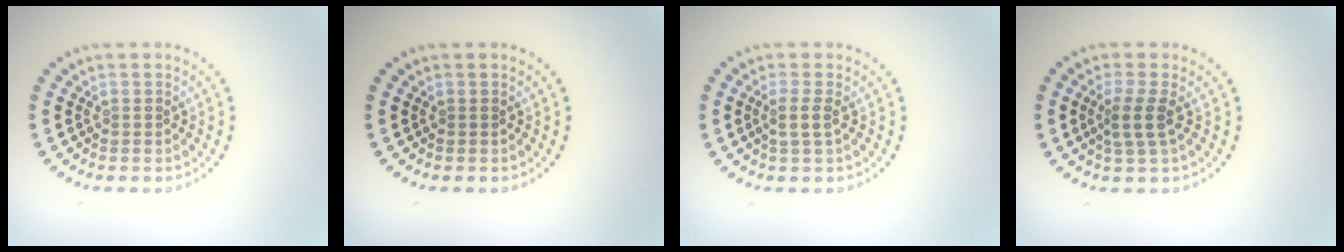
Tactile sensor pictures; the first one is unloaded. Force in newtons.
{"total": 0.0}
{"total": 1.5, "press": 1.3, "slide": 0.8}
{"total": 2.3, "press": 1.9, "slide": 1.3}